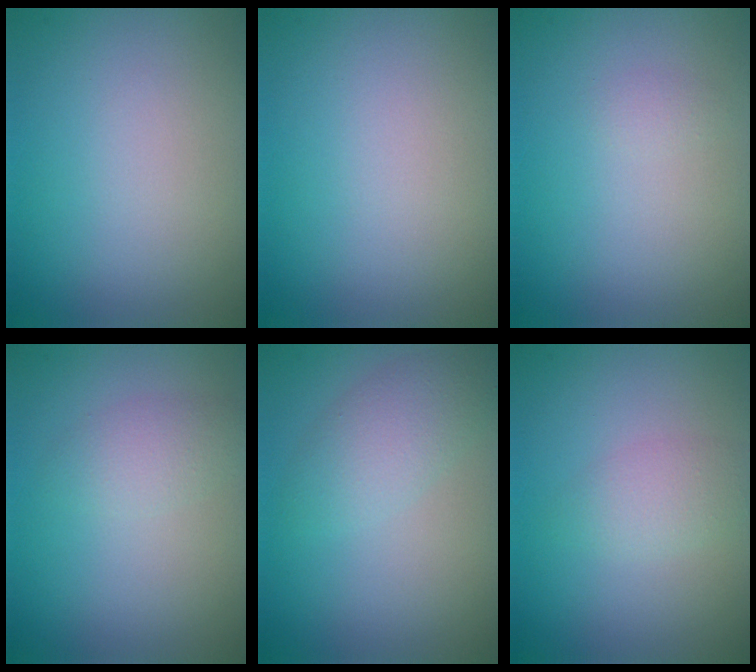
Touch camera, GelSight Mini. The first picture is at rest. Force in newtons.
{"total": 0.0}
{"total": 0.5, "press": 0.5, "slide": 0.1}
{"total": 1.7, "press": 1.7, "slide": 0.0}
{"total": 2.9, "press": 2.9, "slide": 0.2}
{"total": 1.8, "press": 1.8, "slide": 0.1}